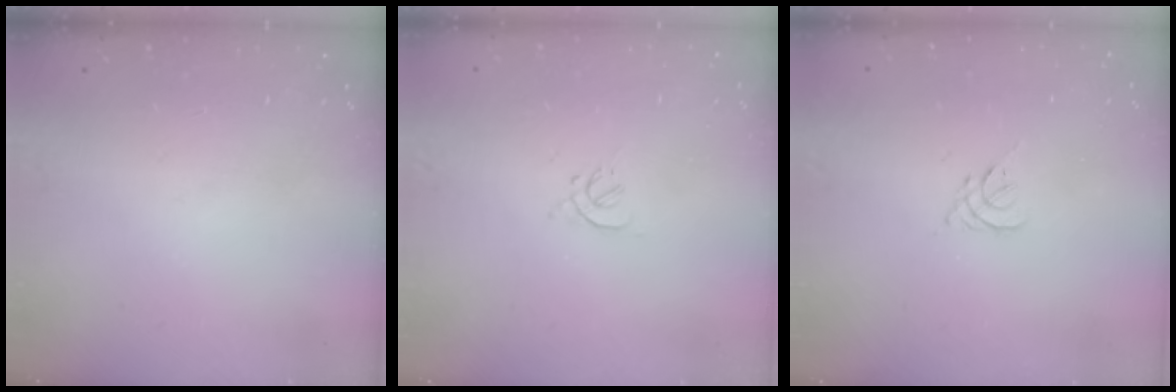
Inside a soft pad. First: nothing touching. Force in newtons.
{"total": 1.7, "press": 1.7, "slide": 0.5}
{"total": 1.3, "press": 1.2, "slide": 0.6}